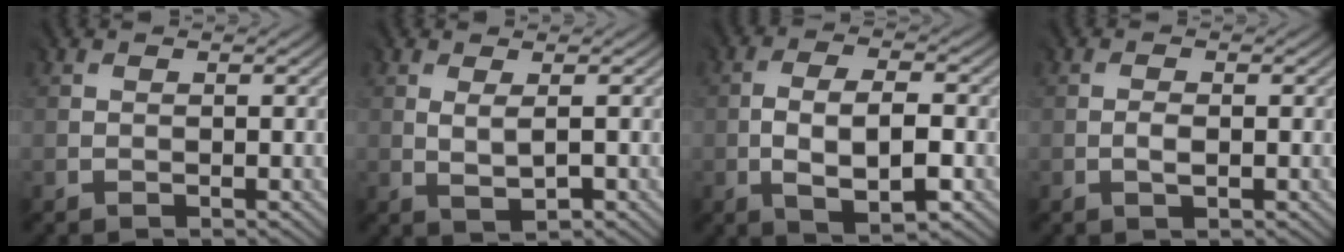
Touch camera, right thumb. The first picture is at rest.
{"total": 1.7, "force": [0.3, 0.4, 1.6], "torque": [-0.036, -0.004, 0.013]}
{"total": 6.4, "force": [-1.6, 2.8, 5.5], "torque": [-0.104, -0.006, -0.026]}
{"total": 0.9, "force": [-0.5, 0.4, 0.7], "torque": [-0.014, -0.003, -0.006]}